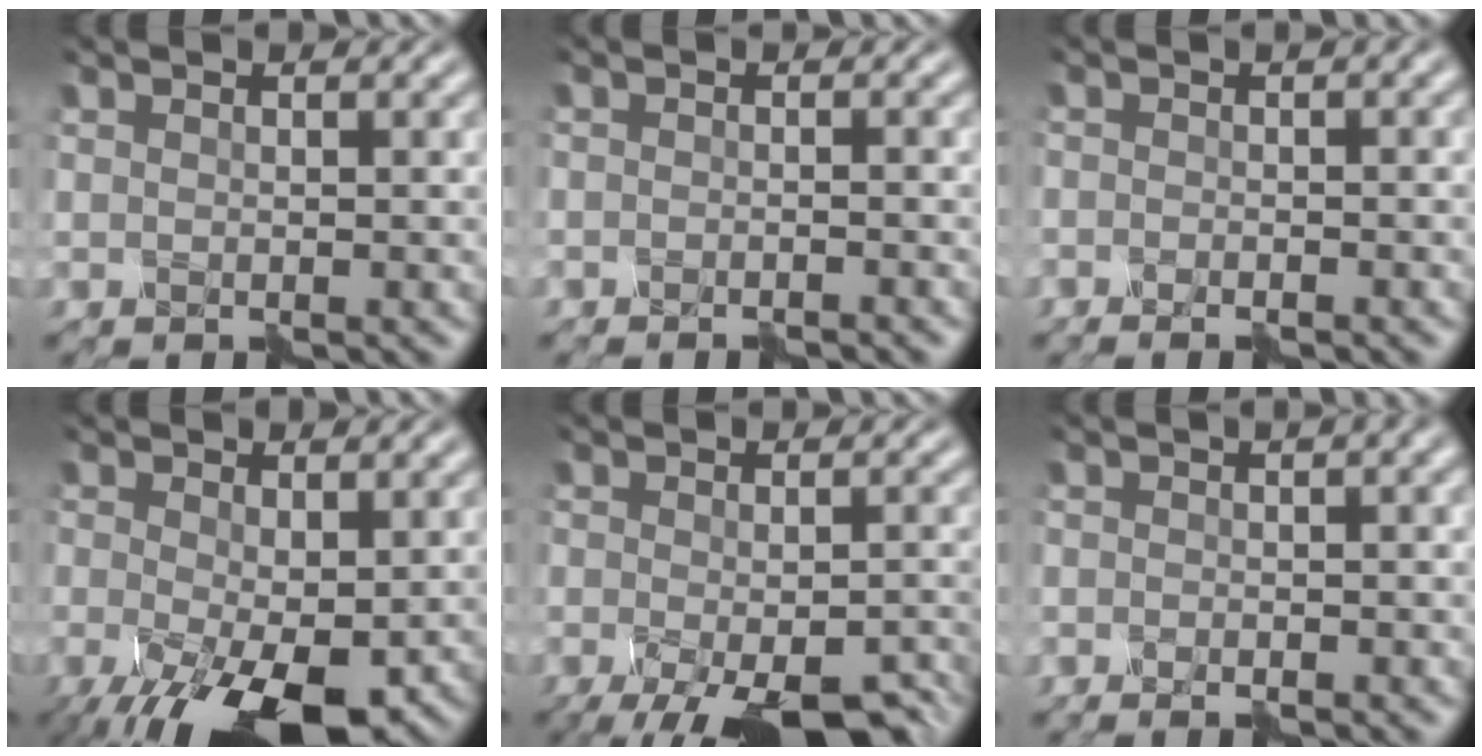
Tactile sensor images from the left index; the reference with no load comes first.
{"total": 1.5, "force": [-1.5, -0.1, 0.1], "torque": [0.002, 0.001, -0.031]}
{"total": 2.0, "force": [-1.1, 0.4, 1.7], "torque": [-0.013, 0.001, -0.025]}
{"total": 7.8, "force": [-3.4, 2.9, 6.4], "torque": [-0.120, -0.017, -0.053]}
{"total": 8.2, "force": [-4.9, 2.3, 6.1], "torque": [-0.078, -0.017, -0.069]}
{"total": 3.5, "force": [-0.7, 1.3, 3.2], "torque": [-0.019, 0.012, -0.022]}